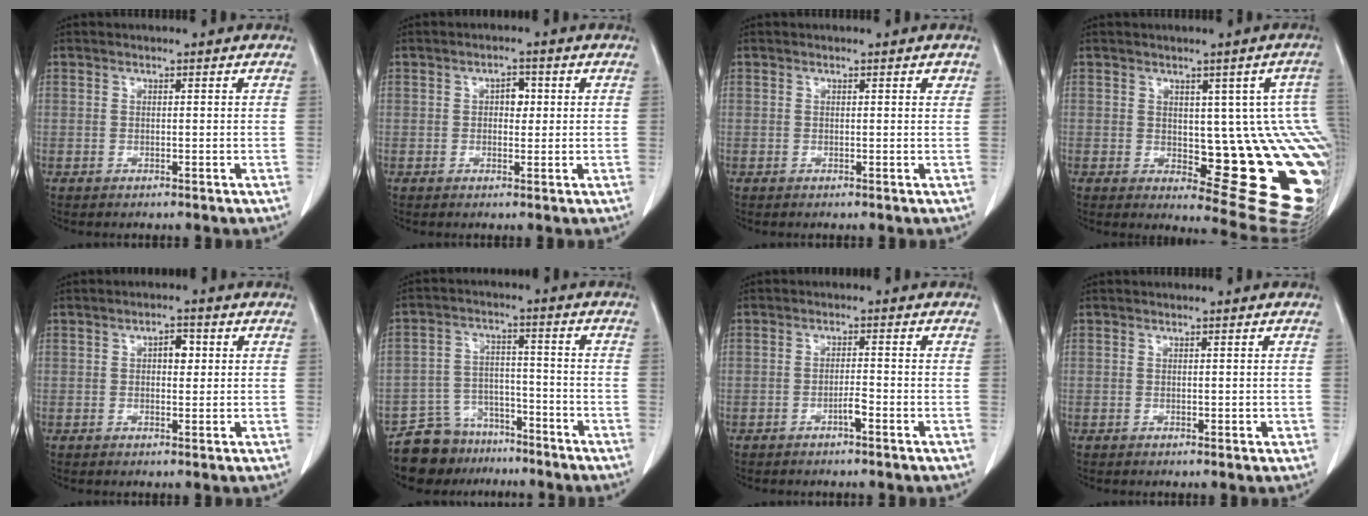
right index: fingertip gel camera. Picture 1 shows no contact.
{"total": 2.6, "force": [0.5, 1.6, 1.9], "torque": [-0.026, 0.009, 0.007]}
{"total": 0.9, "force": [0.6, 0.3, 0.6], "torque": [-0.004, -0.001, 0.006]}
{"total": 16.1, "force": [-1.4, 5.7, 15.0], "torque": [-0.110, 0.008, 0.001]}
{"total": 2.8, "force": [0.7, 1.5, 2.3], "torque": [-0.033, 0.009, 0.010]}
{"total": 8.5, "force": [-6.9, 5.0, 0.4], "torque": [-0.006, 0.029, -0.117]}
{"total": 1.9, "force": [-1.1, 0.2, 1.5], "torque": [-0.025, 0.002, -0.020]}
{"total": 1.0, "force": [0.1, 0.8, 0.7], "torque": [-0.006, 0.001, 0.003]}